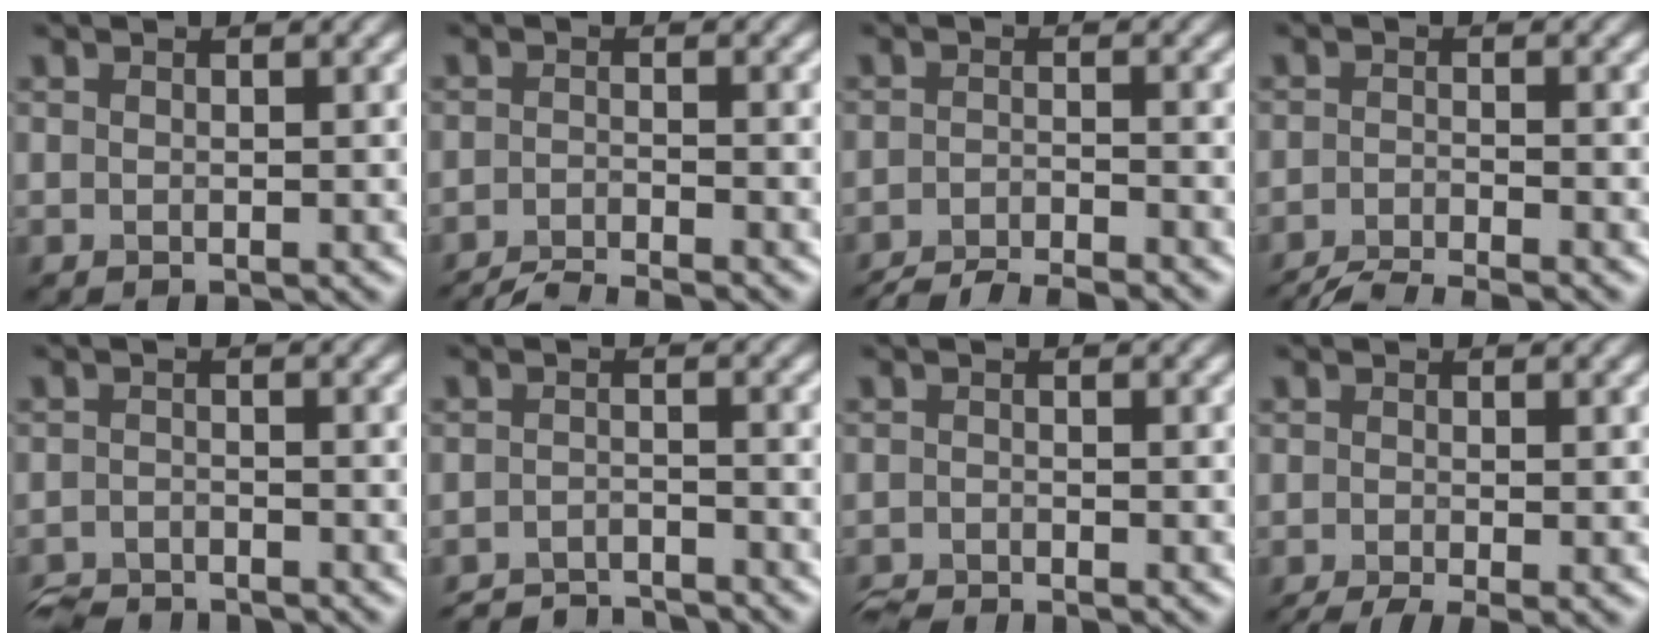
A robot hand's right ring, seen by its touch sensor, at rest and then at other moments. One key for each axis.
{"total": 4.2, "fx": -3.9, "fy": 0.4, "fz": 1.6, "tx": -0.027, "ty": -0.010, "tz": -0.071}
{"total": 5.7, "fx": -5.2, "fy": 0.8, "fz": 2.2, "tx": -0.036, "ty": -0.015, "tz": -0.086}
{"total": 5.2, "fx": -4.7, "fy": 0.6, "fz": 2.1, "tx": -0.038, "ty": -0.019, "tz": -0.083}
{"total": 4.4, "fx": -4.2, "fy": 0.8, "fz": 0.9, "tx": -0.017, "ty": -0.017, "tz": -0.080}
{"total": 4.2, "fx": -4.1, "fy": 0.5, "fz": 0.7, "tx": -0.009, "ty": -0.003, "tz": -0.070}
{"total": 2.4, "fx": -2.4, "fy": 0.1, "fz": 0.4, "tx": -0.012, "ty": -0.012, "tz": -0.047}
{"total": 3.9, "fx": -2.5, "fy": 0.9, "fz": 2.8, "tx": -0.039, "ty": -0.010, "tz": -0.043}